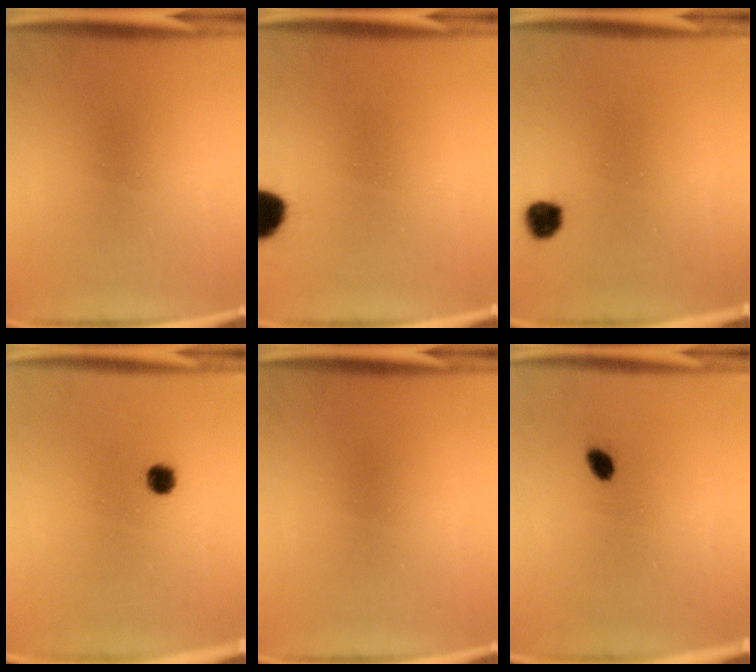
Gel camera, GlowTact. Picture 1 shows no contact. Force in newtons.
{"total": 8.0}
{"total": 3.2}
{"total": 2.8}
{"total": 0.0}
{"total": 2.0}